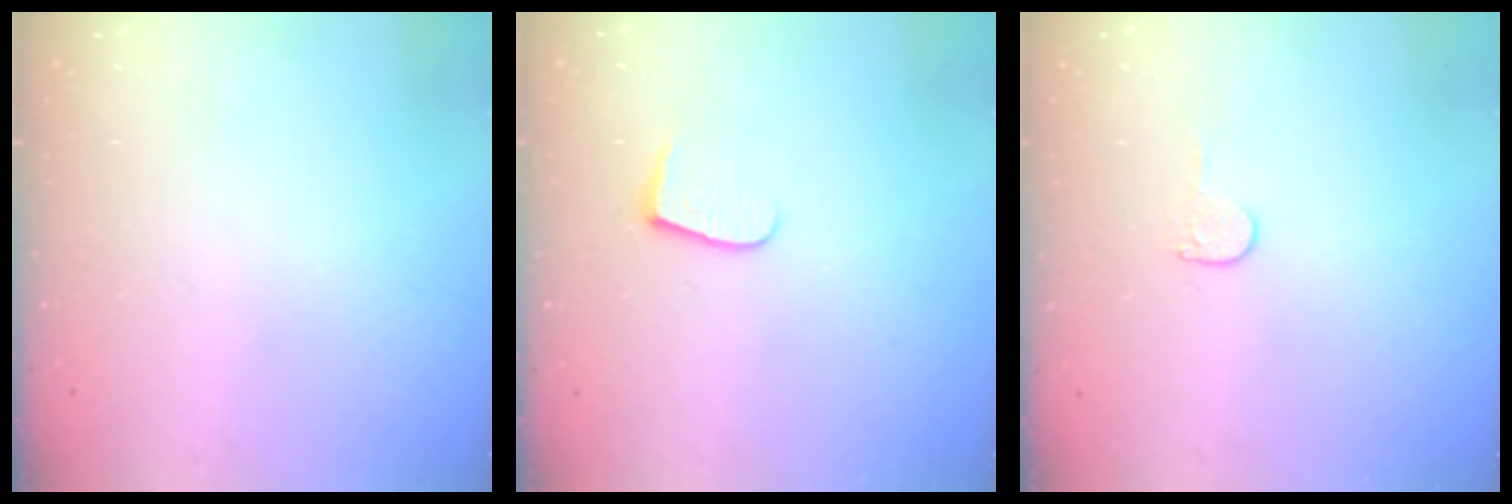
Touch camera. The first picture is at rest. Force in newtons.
{"total": 6.2, "press": 6.2, "slide": 0.6}
{"total": 4.0, "press": 4.0, "slide": 0.3}